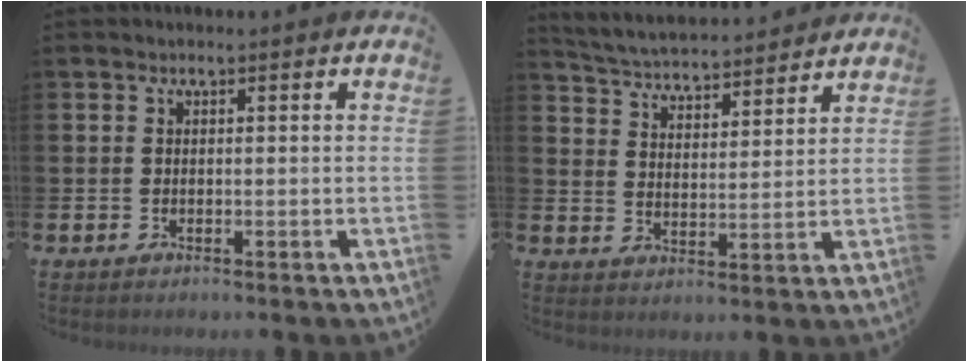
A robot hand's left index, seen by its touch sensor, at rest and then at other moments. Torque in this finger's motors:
{"motor_torque": [0.83, -1.12, 0.41, 0.09]}